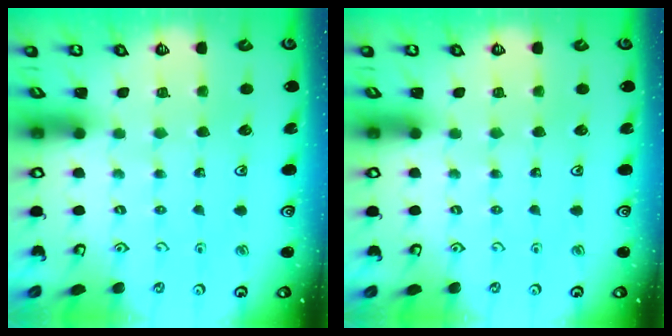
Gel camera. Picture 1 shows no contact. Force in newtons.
{"total": 0.0}